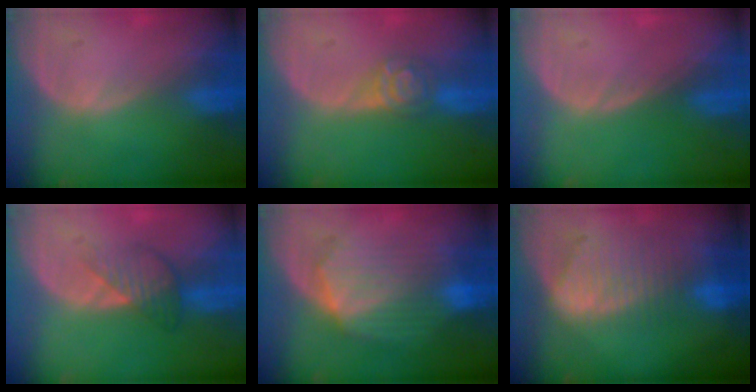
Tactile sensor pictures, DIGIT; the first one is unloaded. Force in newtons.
{"total": 4.2, "press": 4.1, "slide": 0.6}
{"total": 0.0}
{"total": 3.8, "press": 3.8, "slide": 0.0}
{"total": 8.5, "press": 8.5, "slide": 0.3}
{"total": 9.1, "press": 8.1, "slide": 4.3}